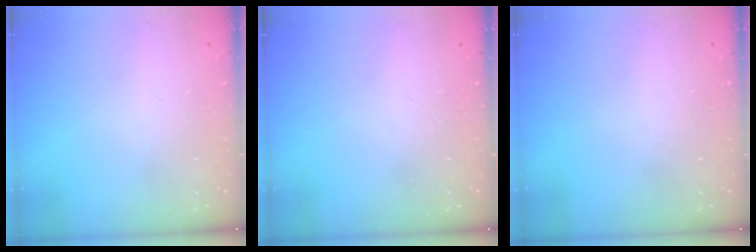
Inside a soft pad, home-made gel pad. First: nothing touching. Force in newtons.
{"total": 0.0}
{"total": 0.0}